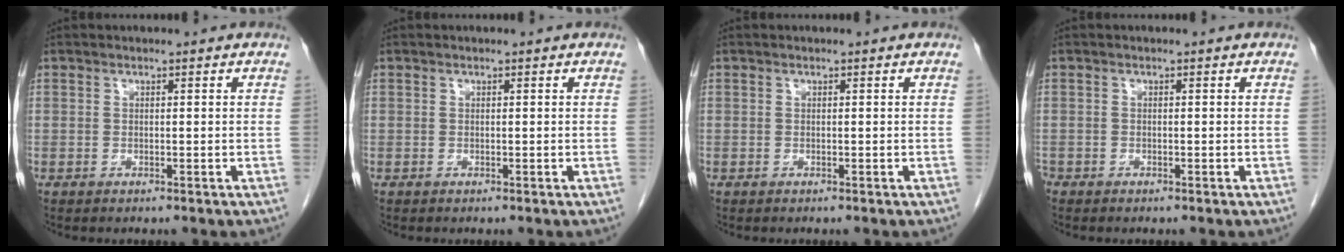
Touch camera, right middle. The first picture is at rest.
{"total": 0.0}
{"total": 0.0}
{"total": 0.9, "force": [-0.8, 0.5, 0.1], "torque": [-0.008, 0.000, -0.016]}